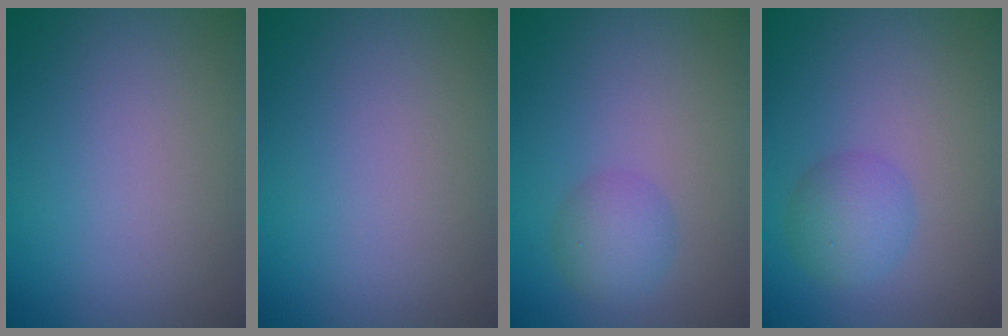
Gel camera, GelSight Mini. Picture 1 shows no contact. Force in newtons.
{"total": 0.0}
{"total": 2.6, "press": 2.6, "slide": 0.0}
{"total": 2.9, "press": 2.9, "slide": 0.1}